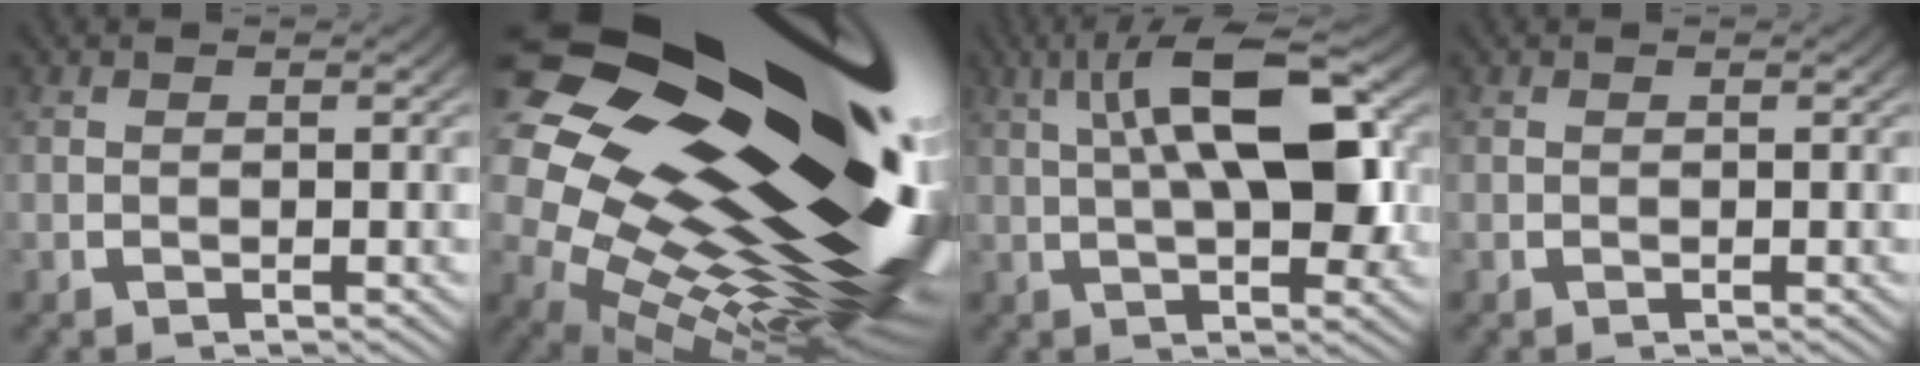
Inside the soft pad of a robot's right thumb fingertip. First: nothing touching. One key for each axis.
{"total": 42.6, "fx": -1.4, "fy": 26.2, "fz": 33.5, "tx": -0.510, "ty": -0.093, "tz": 0.016}
{"total": 10.3, "fx": 2.2, "fy": 4.2, "fz": 9.1, "tx": -0.133, "ty": 0.000, "tz": 0.034}
{"total": 0.0}